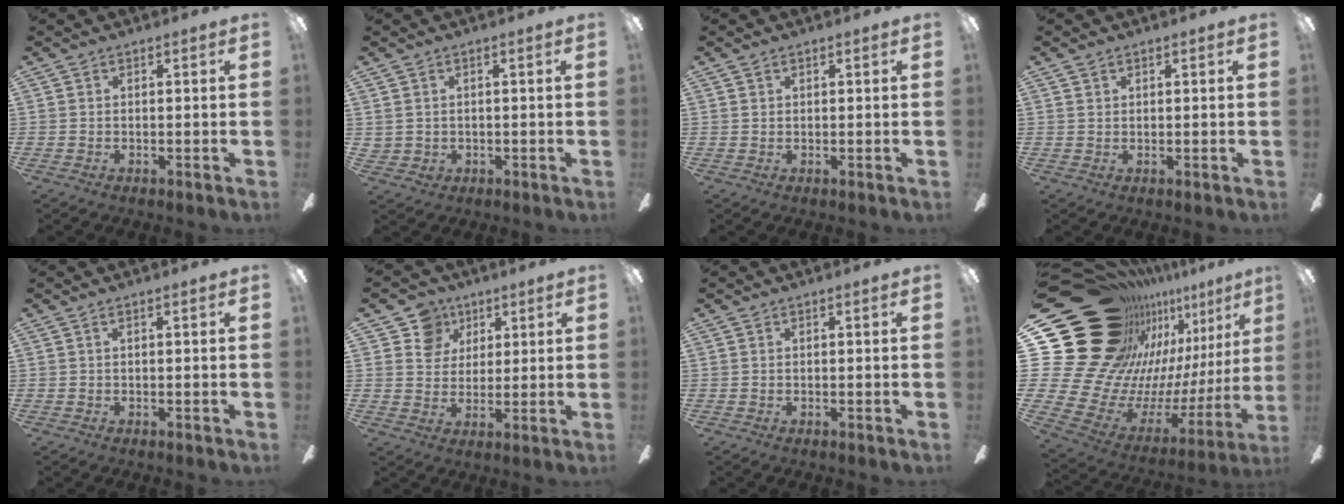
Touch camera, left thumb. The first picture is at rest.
{"total": 2.1, "force": [0.8, 1.9, 0.1], "torque": [-0.006, 0.003, 0.015]}
{"total": 1.0, "force": [0.6, 0.8, 0.1], "torque": [-0.001, 0.004, 0.011]}
{"total": 1.3, "force": [0.8, 1.0, 0.1], "torque": [-0.003, 0.003, 0.015]}
{"total": 0.0}
{"total": 8.6, "force": [4.7, 7.0, 1.3], "torque": [-0.030, -0.018, 0.088]}
{"total": 0.0}
{"total": 29.5, "force": [16.6, 18.9, 15.5], "torque": [-0.277, -0.175, 0.375]}